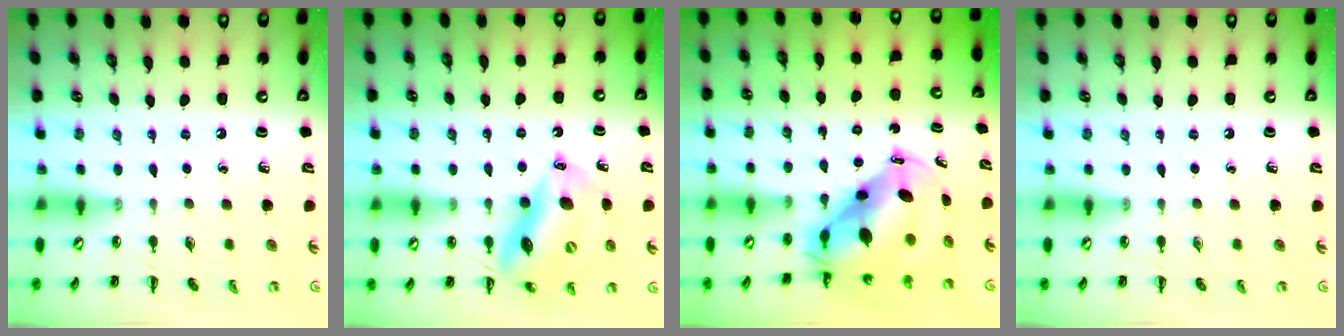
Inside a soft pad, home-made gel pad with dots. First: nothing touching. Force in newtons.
{"total": 16.9, "press": 16.5, "slide": 3.6}
{"total": 11.1, "press": 10.7, "slide": 3.1}
{"total": 0.0}